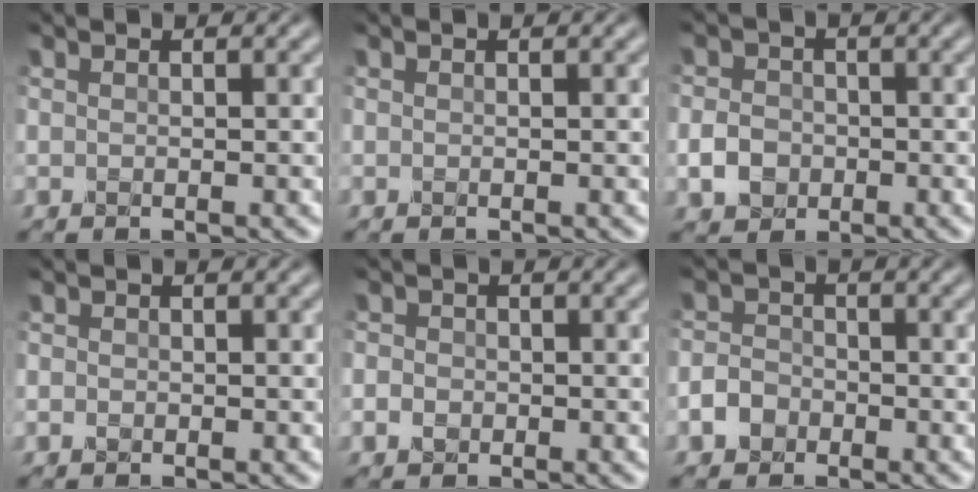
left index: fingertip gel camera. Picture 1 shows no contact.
{"total": 0.0}
{"total": 2.8, "force": [-0.9, 2.4, 1.3], "torque": [-0.024, 0.001, -0.023]}
{"total": 0.7, "force": [-0.2, 0.7, 0.2], "torque": [-0.001, -0.003, -0.009]}
{"total": 2.4, "force": [-0.5, 2.2, 0.8], "torque": [-0.005, 0.007, -0.026]}
{"total": 2.5, "force": [-1.3, 1.8, 0.9], "torque": [-0.015, 0.003, -0.032]}